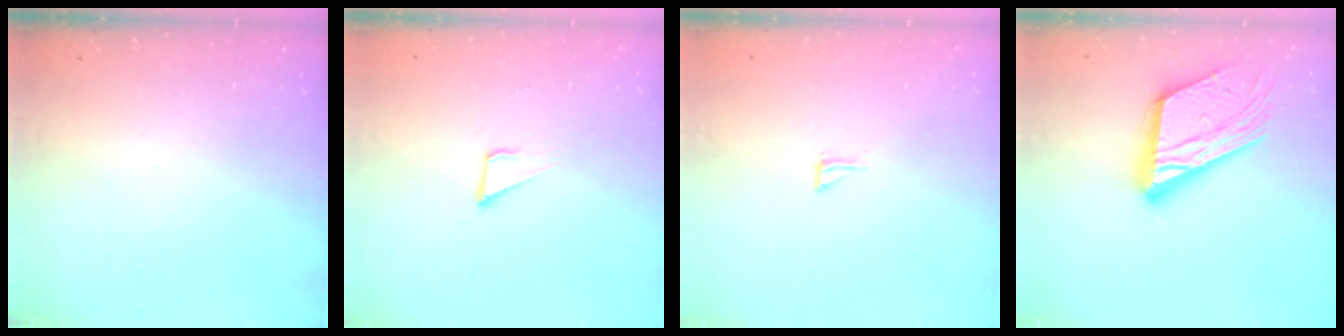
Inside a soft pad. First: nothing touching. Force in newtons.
{"total": 2.4, "press": 2.4, "slide": 0.1}
{"total": 3.3, "press": 3.3, "slide": 0.3}
{"total": 21.7, "press": 21.6, "slide": 2.3}